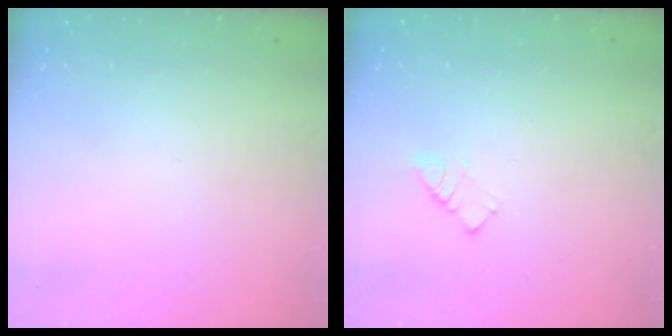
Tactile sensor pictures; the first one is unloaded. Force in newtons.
{"total": 3.6, "press": 3.6, "slide": 0.4}